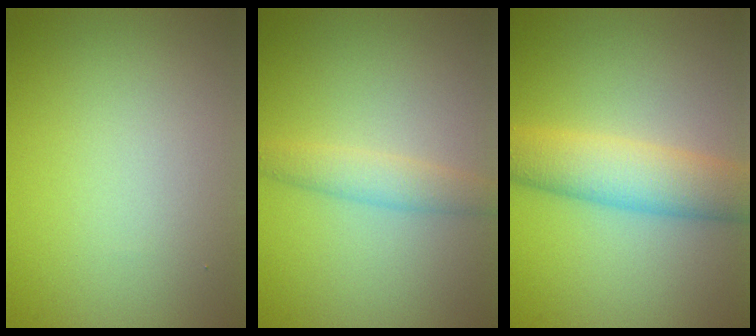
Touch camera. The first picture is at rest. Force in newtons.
{"total": 2.2, "press": 2.2, "slide": 0.2}
{"total": 5.4, "press": 5.4, "slide": 0.2}